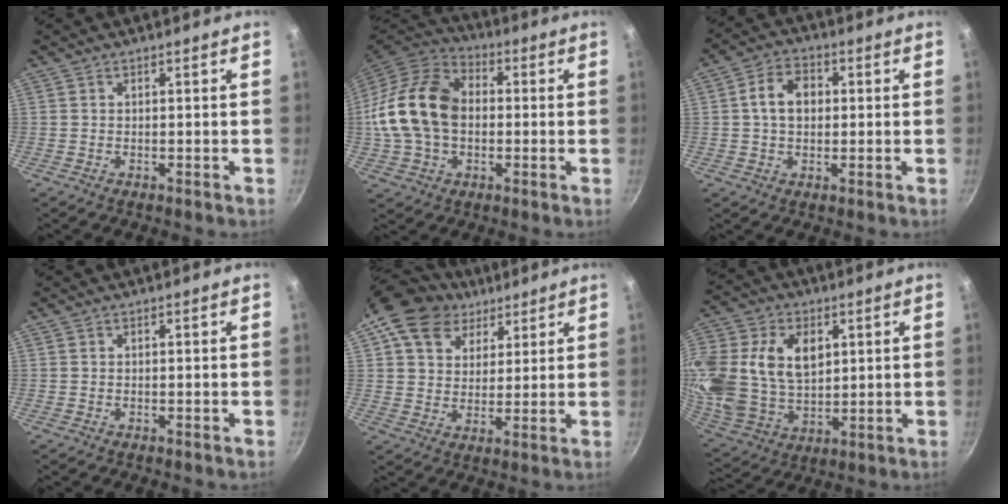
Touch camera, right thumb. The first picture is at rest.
{"total": 19.1, "force": [0.1, 13.6, 13.5], "torque": [-0.242, 0.032, -0.007]}
{"total": 7.5, "force": [0.8, 5.5, 5.0], "torque": [-0.068, 0.015, 0.004]}
{"total": 0.0}
{"total": 13.5, "force": [7.9, 9.6, 5.2], "torque": [-0.071, -0.005, 0.136]}
{"total": 23.9, "force": [5.9, 16.9, 15.8], "torque": [-0.353, 0.006, 0.116]}